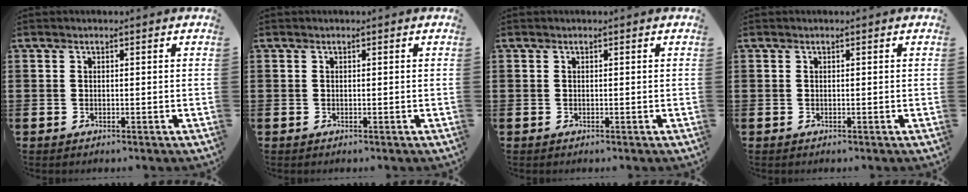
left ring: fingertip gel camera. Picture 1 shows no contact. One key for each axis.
{"total": 0.0}
{"total": 0.0}
{"total": 0.0}